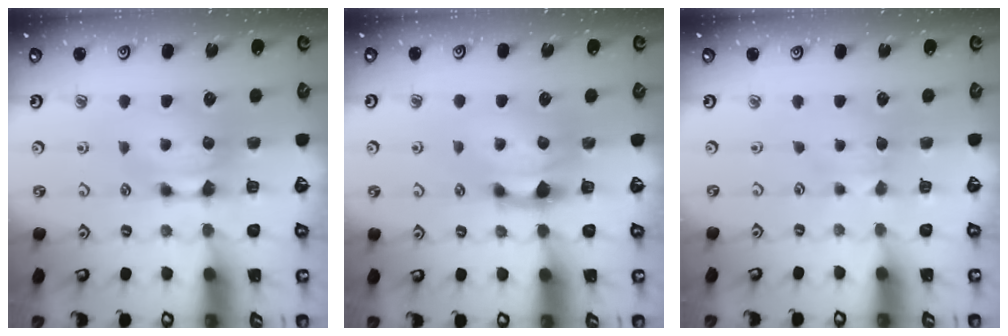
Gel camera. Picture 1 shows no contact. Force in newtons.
{"total": 1.9, "press": 1.4, "slide": 1.3}
{"total": 2.0, "press": 1.9, "slide": 0.5}